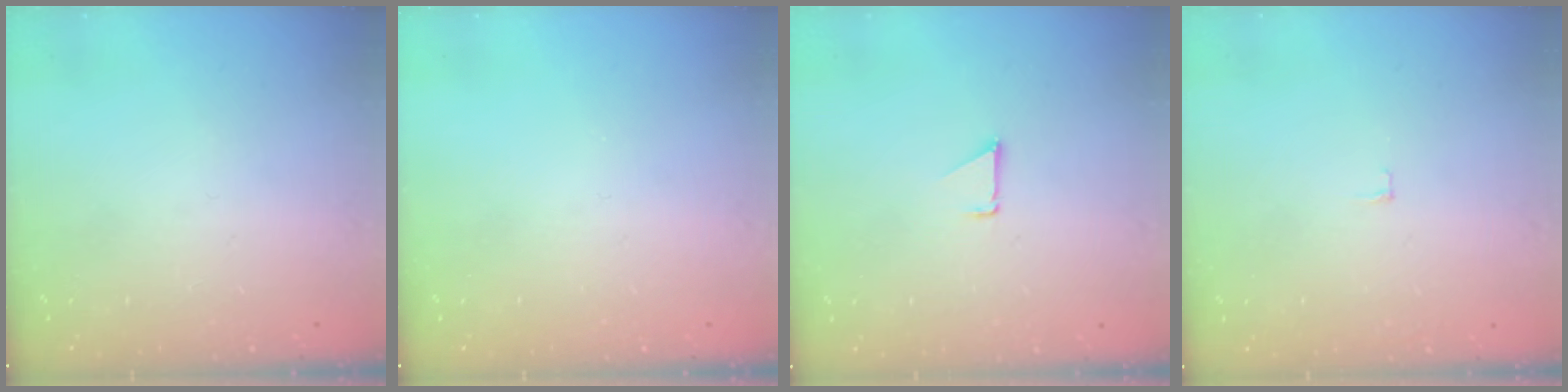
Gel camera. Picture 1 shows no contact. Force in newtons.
{"total": 0.0}
{"total": 0.7, "press": 0.7, "slide": 0.1}
{"total": 2.4, "press": 2.4, "slide": 0.2}